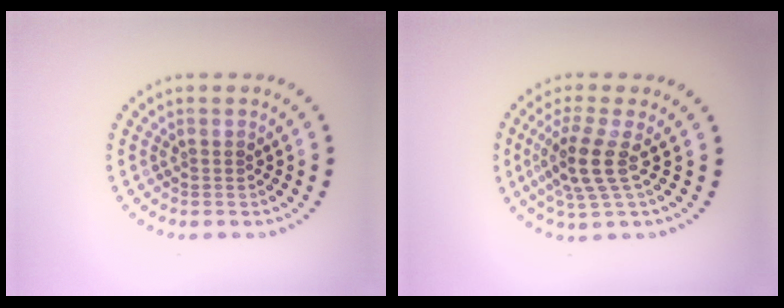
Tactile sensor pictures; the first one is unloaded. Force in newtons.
{"total": 3.6, "press": 2.7, "slide": 2.3}